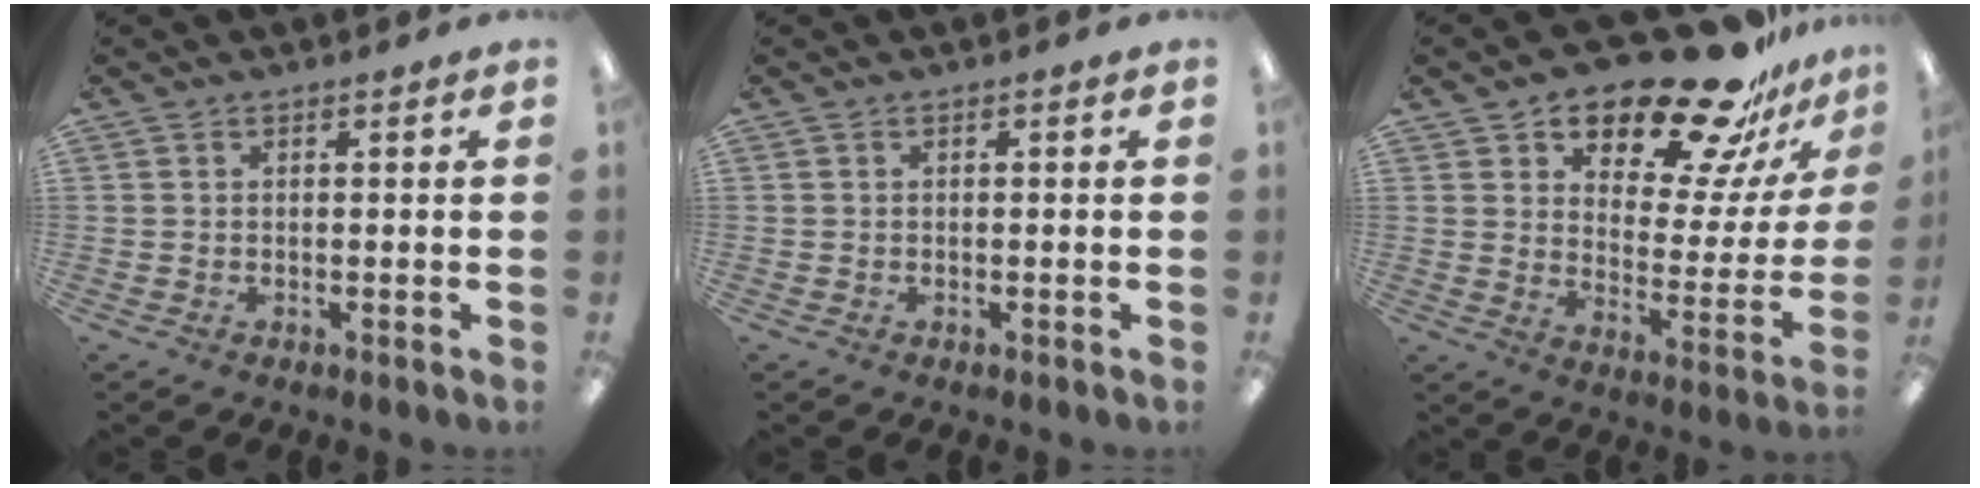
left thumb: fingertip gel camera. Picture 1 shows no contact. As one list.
[{"total": 0.0}, {"total": 22.0, "force": [18.7, 6.5, 9.7], "torque": [-0.145, -0.138, 0.312]}]